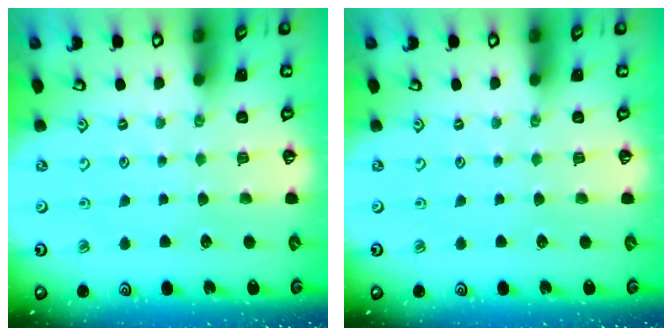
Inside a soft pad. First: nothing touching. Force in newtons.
{"total": 0.0}